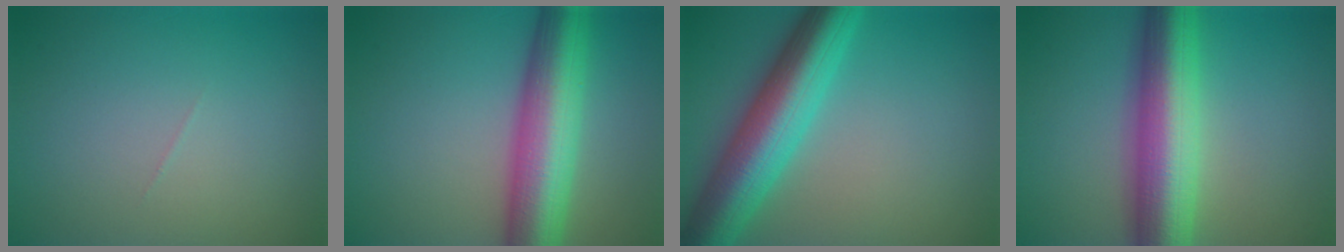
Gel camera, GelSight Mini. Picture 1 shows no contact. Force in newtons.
{"total": 10.1, "press": 10.1, "slide": 0.3}
{"total": 9.6, "press": 9.6, "slide": 0.3}
{"total": 10.3, "press": 10.3, "slide": 0.2}